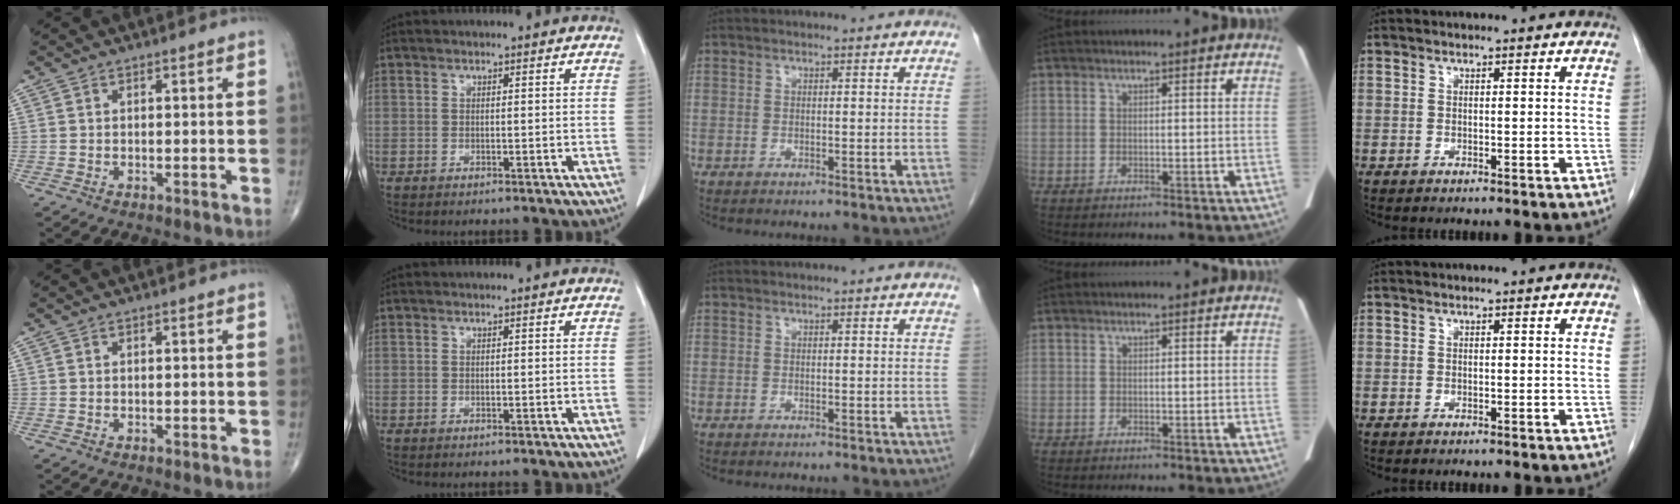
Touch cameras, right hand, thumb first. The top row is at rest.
{}